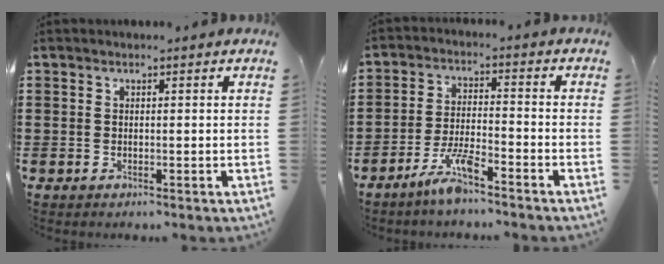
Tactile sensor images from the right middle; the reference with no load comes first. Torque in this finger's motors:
{"motor_torque": [2.14, 0.00, 0.37, 0.07]}